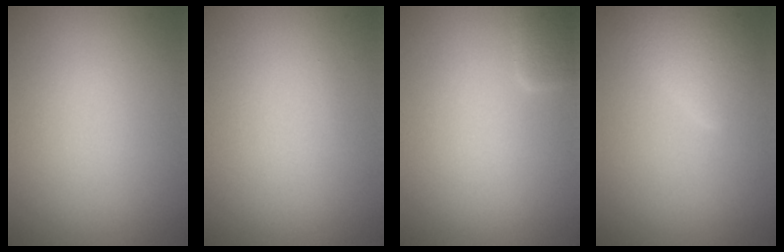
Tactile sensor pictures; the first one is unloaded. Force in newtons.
{"total": 0.0}
{"total": 1.4, "press": 1.4, "slide": 0.1}
{"total": 3.2, "press": 3.2, "slide": 0.2}